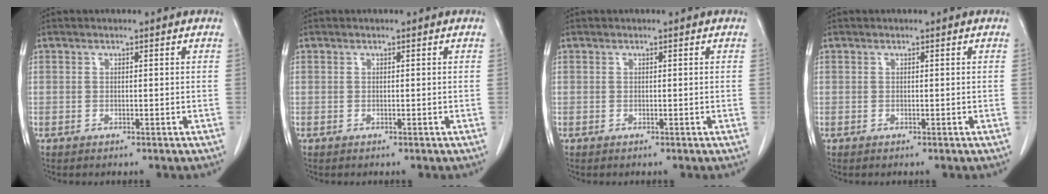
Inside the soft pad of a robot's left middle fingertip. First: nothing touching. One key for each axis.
{"total": 0.0}
{"total": 0.0}
{"total": 0.0}